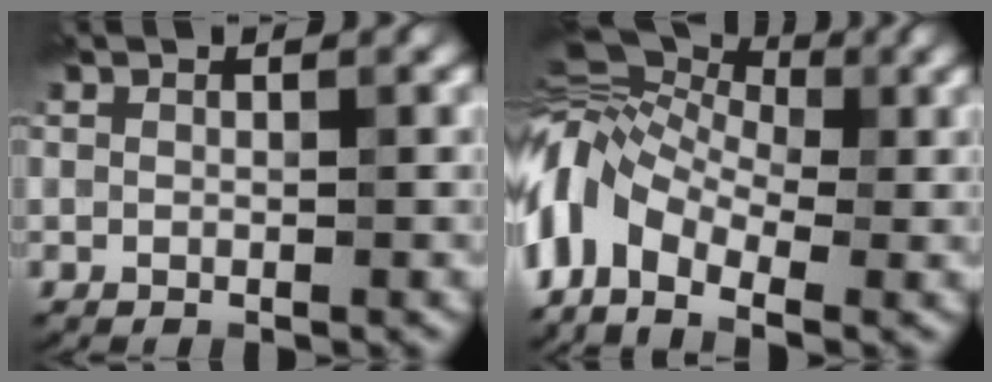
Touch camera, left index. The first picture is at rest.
{"total": 7.6, "force": [-2.6, 5.0, 5.0], "torque": [-0.102, 0.001, -0.075]}